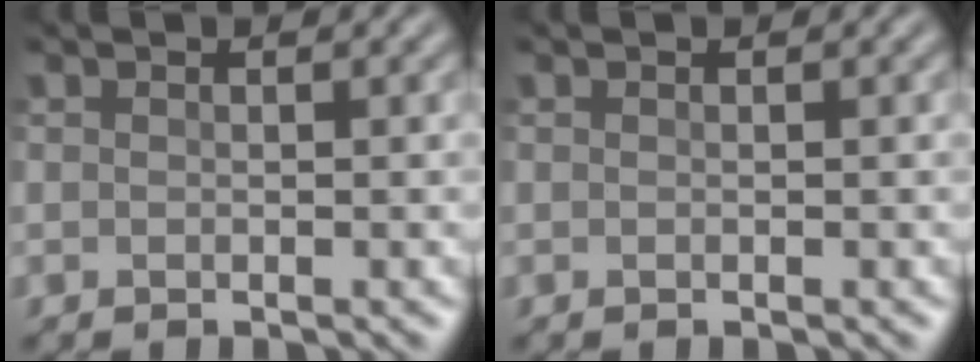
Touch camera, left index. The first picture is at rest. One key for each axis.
{"total": 0.0}